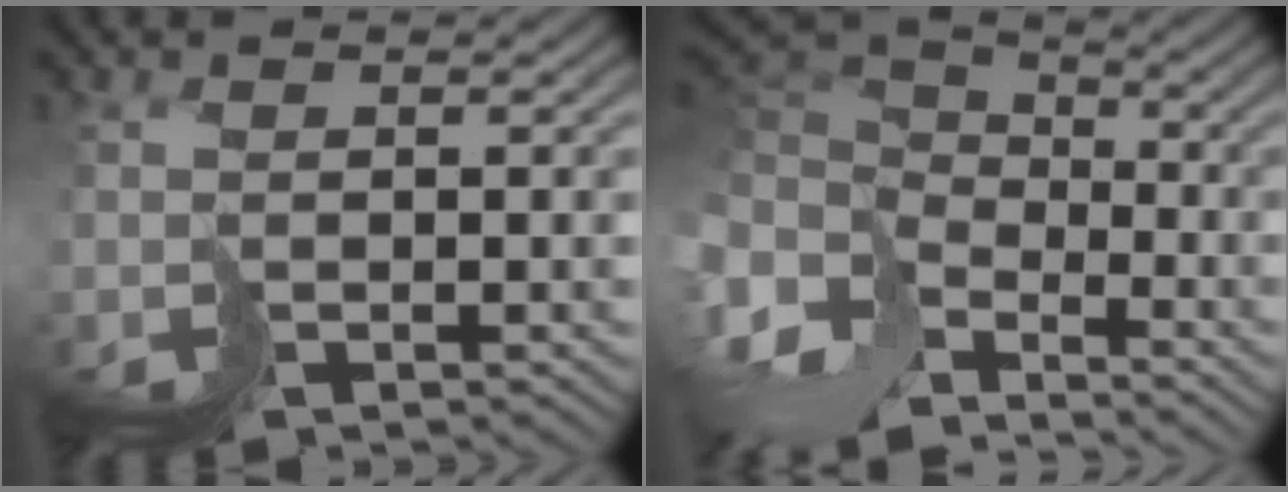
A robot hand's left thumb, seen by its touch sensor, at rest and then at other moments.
{"total": 9.9, "force": [-3.1, 7.4, 5.8], "torque": [-0.174, -0.006, -0.062]}